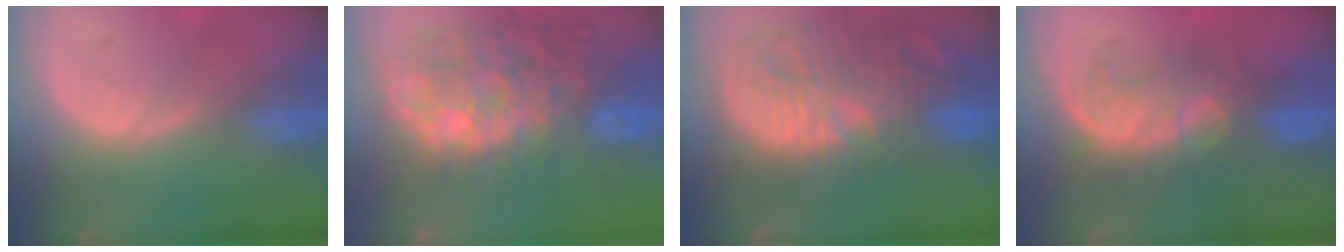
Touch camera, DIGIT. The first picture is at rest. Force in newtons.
{"total": 13.4, "press": 11.6, "slide": 6.7}
{"total": 15.0, "press": 13.0, "slide": 7.4}
{"total": 8.0, "press": 7.8, "slide": 2.0}